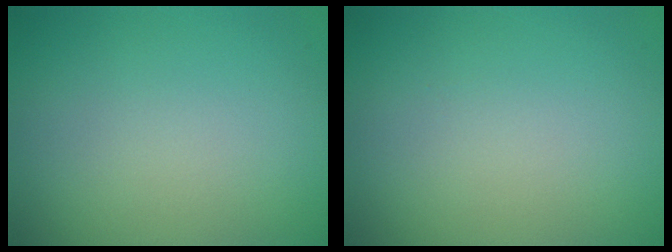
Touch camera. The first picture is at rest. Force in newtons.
{"total": 0.0}